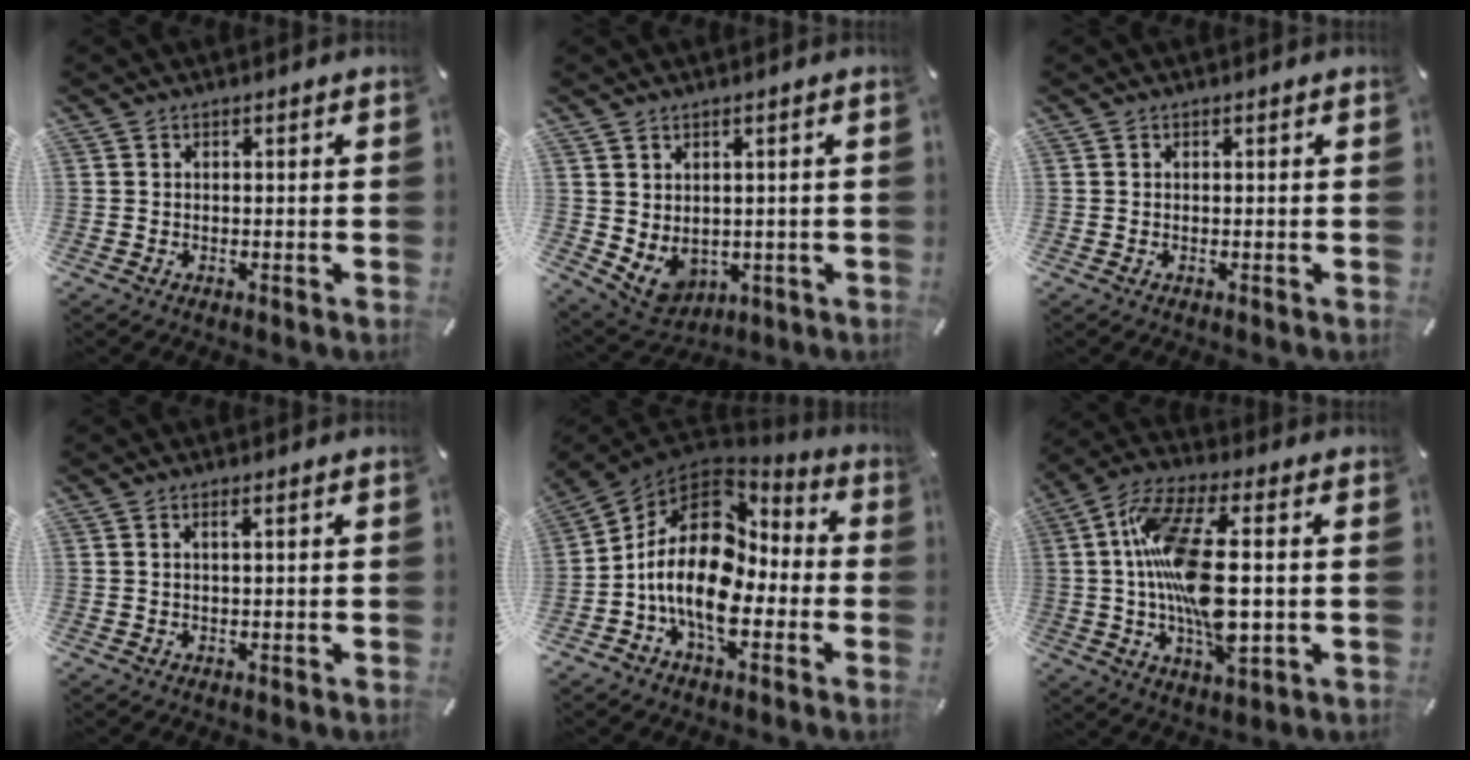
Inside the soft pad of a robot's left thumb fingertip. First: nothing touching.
{"total": 5.7, "force": [1.1, 5.1, 2.3], "torque": [-0.069, -0.018, 0.024]}
{"total": 0.0}
{"total": 1.4, "force": [0.5, 0.1, 1.3], "torque": [-0.026, 0.001, 0.008]}
{"total": 18.4, "force": [-3.5, 12.1, 13.5], "torque": [-0.265, 0.010, -0.061]}
{"total": 18.4, "force": [0.5, 7.0, 17.0], "torque": [-0.351, -0.007, 0.003]}